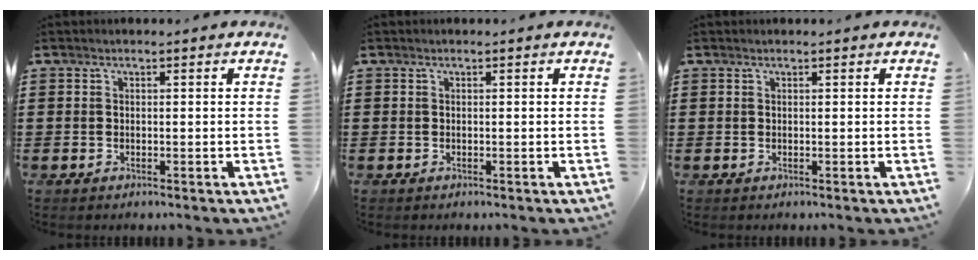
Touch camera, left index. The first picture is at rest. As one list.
[{"total": 0.0}, {"total": 0.0}]